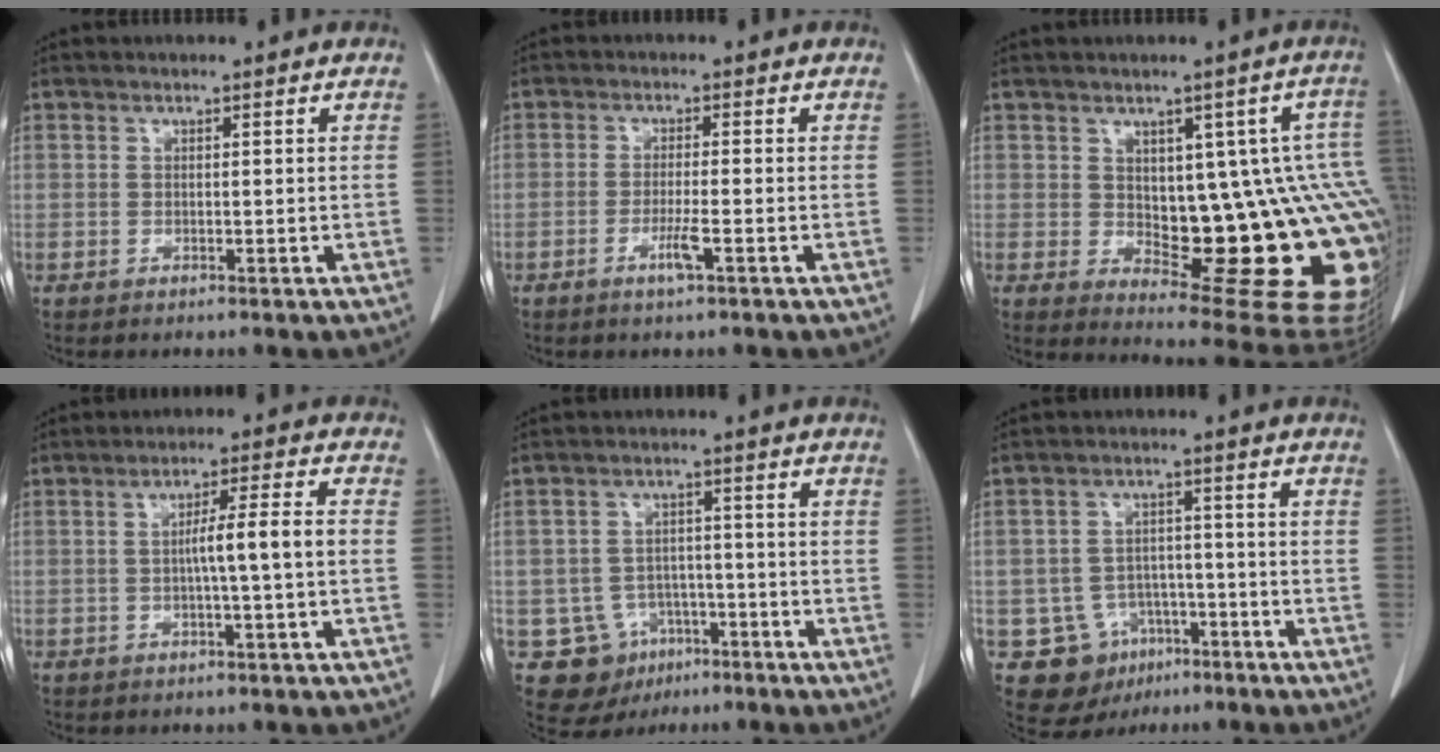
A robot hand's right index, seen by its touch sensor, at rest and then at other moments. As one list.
[{"total": 3.1, "force": [-1.5, 0.0, 2.8], "torque": [-0.056, -0.004, -0.029]}, {"total": 19.6, "force": [-1.6, 7.2, 18.2], "torque": [-0.133, 0.020, 0.002]}, {"total": 5.9, "force": [-0.5, -0.3, 5.9], "torque": [-0.096, 0.012, -0.009]}, {"total": 9.6, "force": [-4.0, 8.6, 1.8], "torque": [-0.040, 0.016, -0.047]}, {"total": 9.8, "force": [-4.3, 8.5, 2.2], "torque": [-0.043, 0.017, -0.052]}]